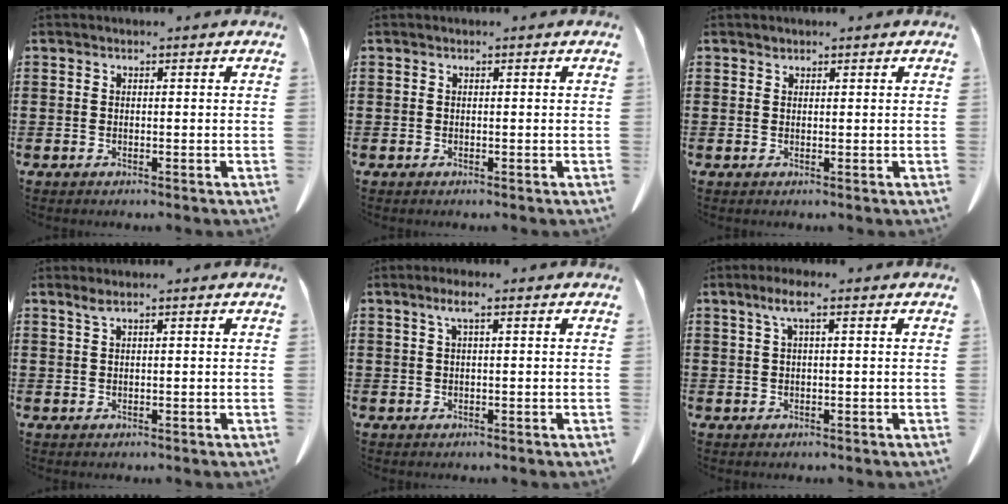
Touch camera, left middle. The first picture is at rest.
{"total": 0.0}
{"total": 0.6, "force": [0.5, 0.3, 0.0], "torque": [-0.001, 0.001, 0.010]}
{"total": 1.3, "force": [0.8, 0.1, 1.0], "torque": [-0.021, 0.001, 0.014]}
{"total": 2.1, "force": [0.8, 0.3, 1.9], "torque": [-0.040, 0.004, 0.012]}
{"total": 2.7, "force": [0.8, 0.3, 2.5], "torque": [-0.051, 0.003, 0.013]}